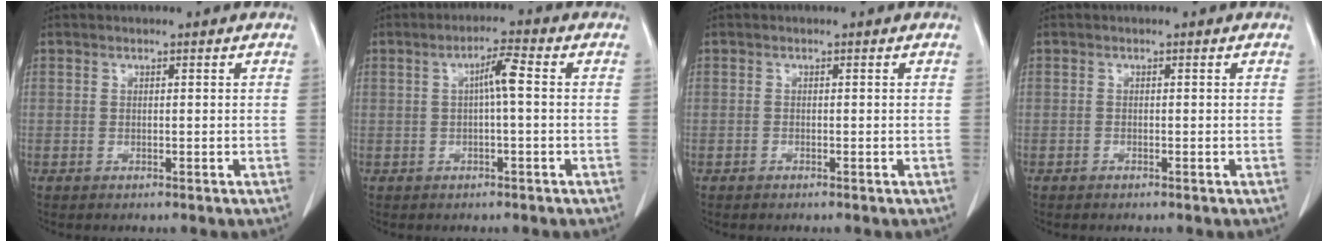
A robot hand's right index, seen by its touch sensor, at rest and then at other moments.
{"total": 3.6, "force": [0.3, 0.3, 3.6], "torque": [-0.063, 0.010, 0.005]}
{"total": 0.0}
{"total": 0.0}